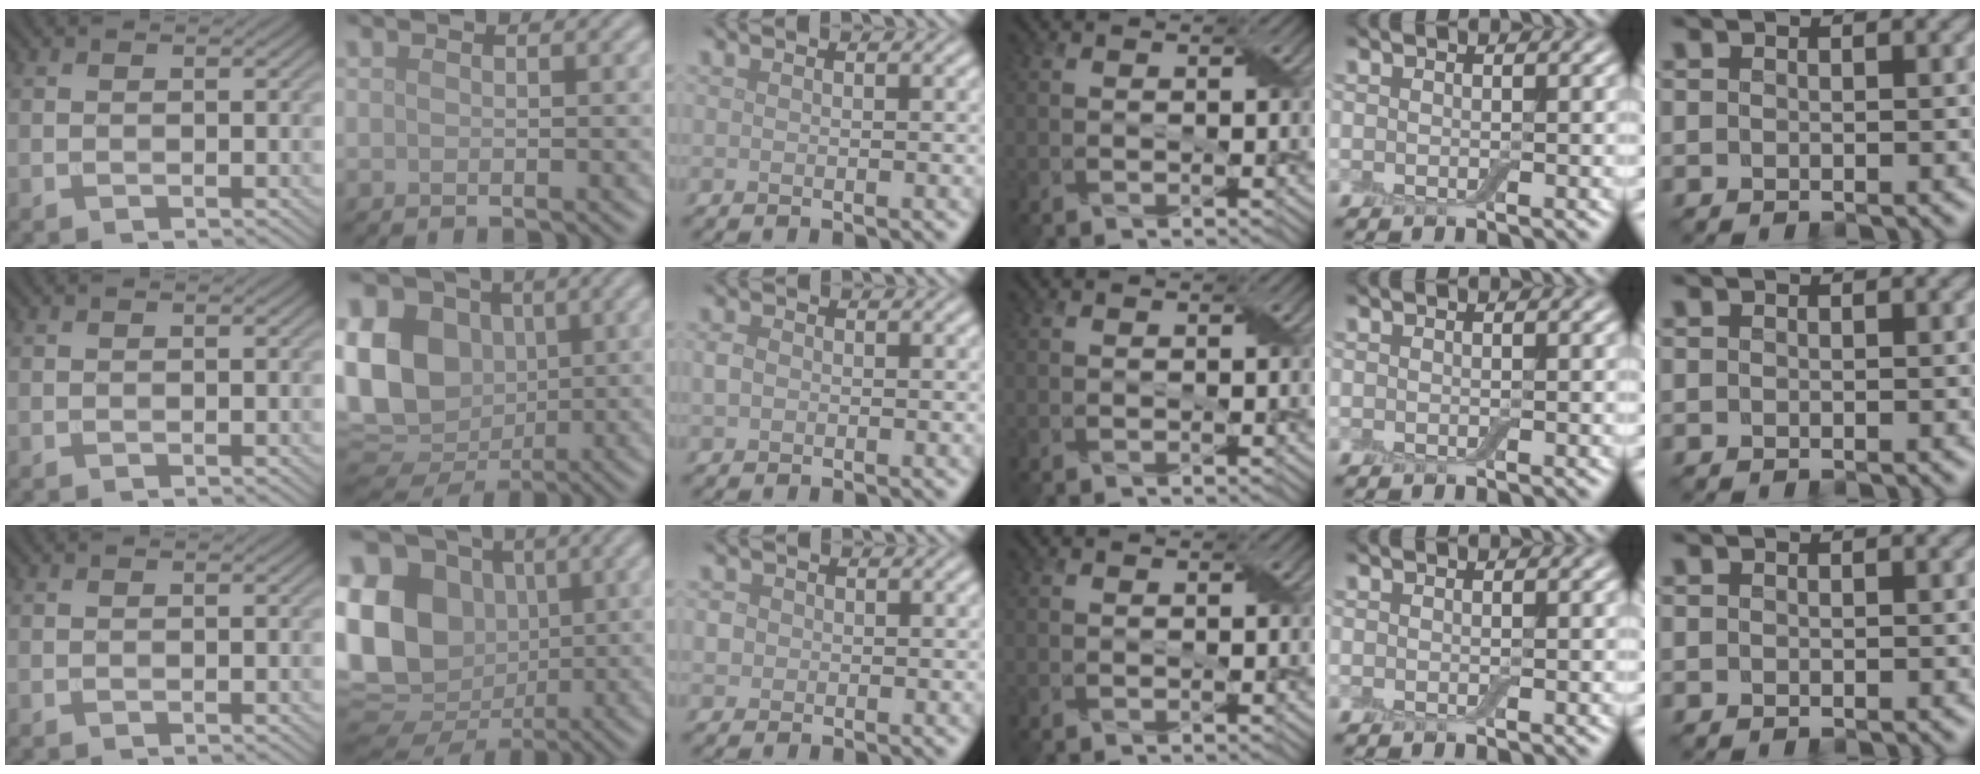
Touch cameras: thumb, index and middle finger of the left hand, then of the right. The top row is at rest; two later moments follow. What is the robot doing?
{"motion": "fold", "object": "aluminum foil"}